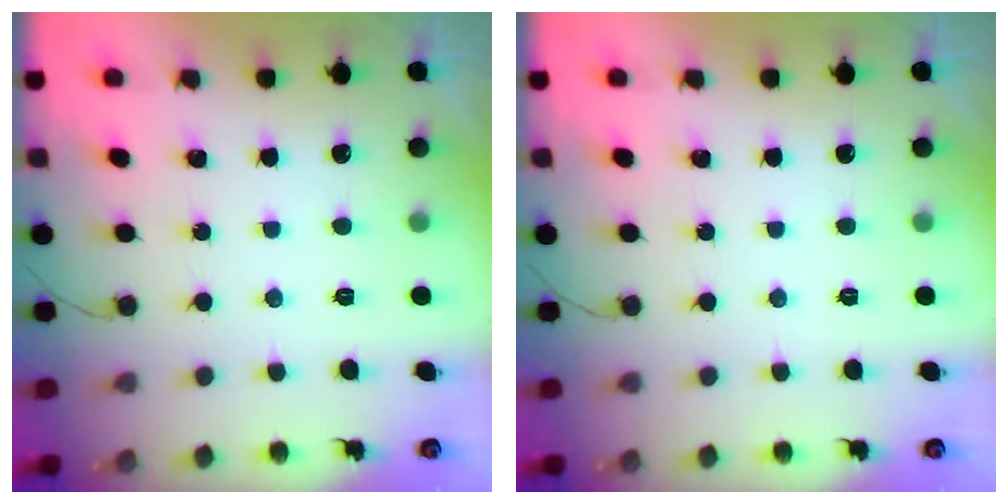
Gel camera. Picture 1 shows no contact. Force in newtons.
{"total": 0.0}